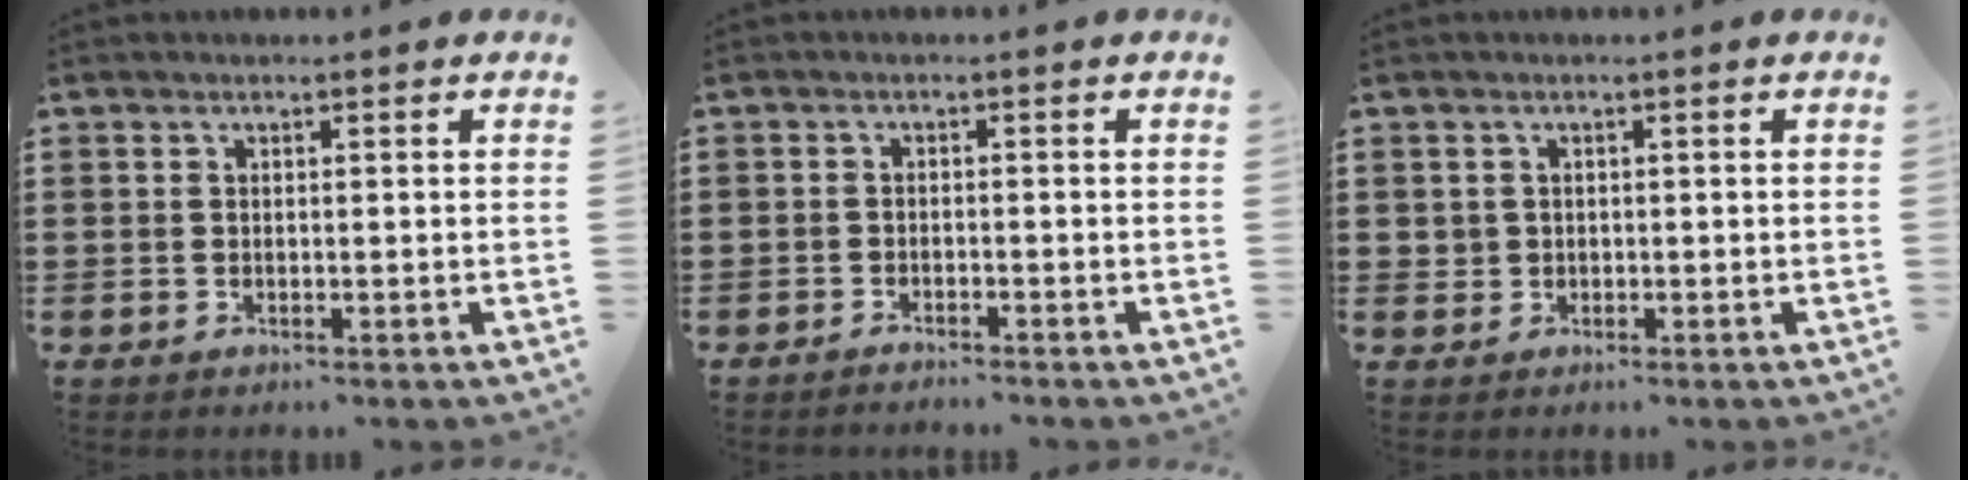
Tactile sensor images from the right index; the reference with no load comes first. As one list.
[{"total": 1.1, "force": [-1.1, 0.1, -0.1], "torque": [-0.002, 0.006, -0.024]}, {"total": 1.3, "force": [0.3, 1.3, 0.1], "torque": [-0.006, 0.009, 0.003]}]